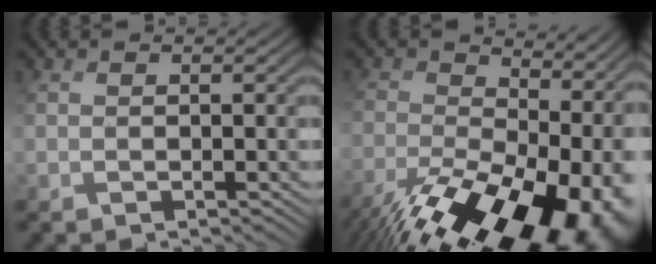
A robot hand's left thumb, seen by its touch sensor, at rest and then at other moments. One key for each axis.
{"total": 19.7, "fx": -8.8, "fy": 10.6, "fz": 14.1, "tx": -0.229, "ty": -0.037, "tz": -0.123}